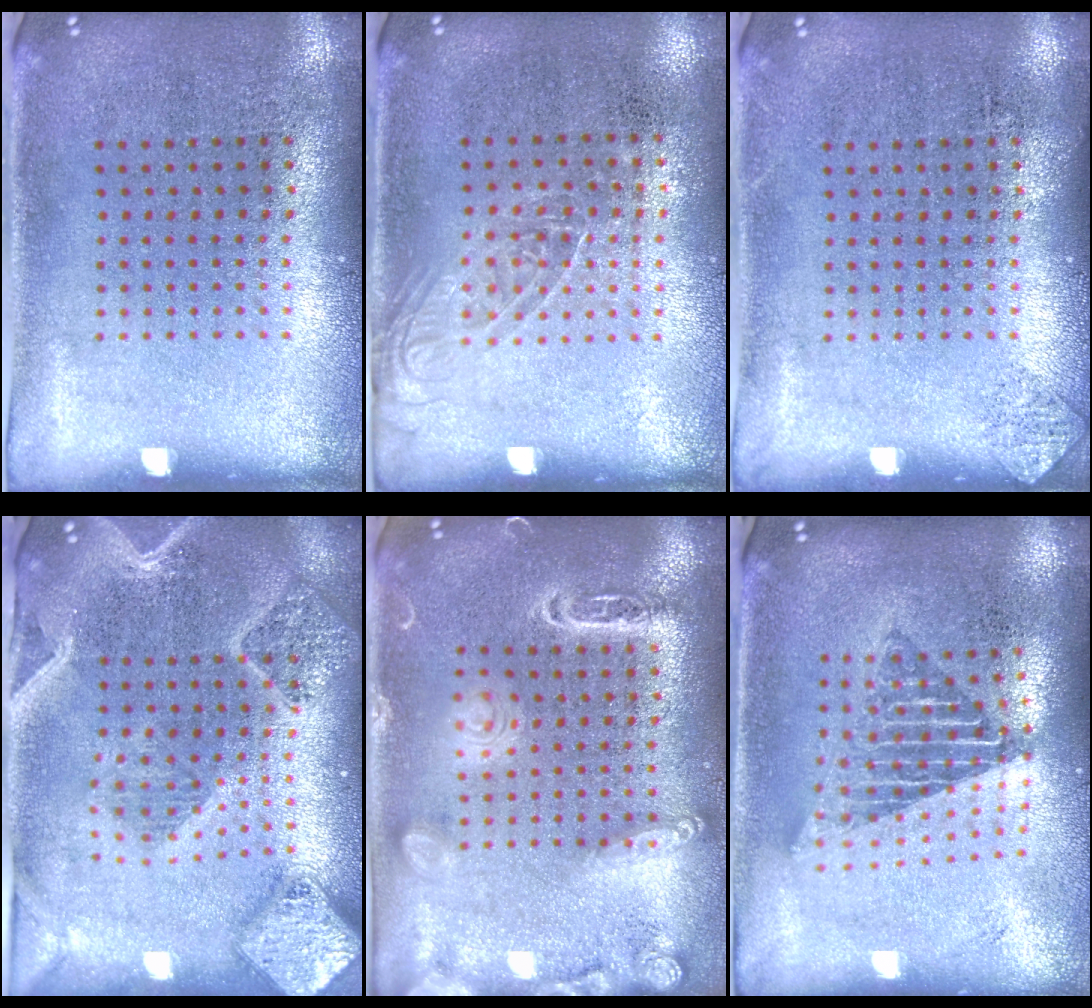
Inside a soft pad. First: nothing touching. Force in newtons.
{"total": 1.2, "press": 1.1, "slide": 0.7}
{"total": 0.6, "press": 0.6, "slide": 0.2}
{"total": 2.9, "press": 2.6, "slide": 1.4}
{"total": 1.8, "press": 1.8, "slide": 0.1}
{"total": 1.6, "press": 1.4, "slide": 0.9}